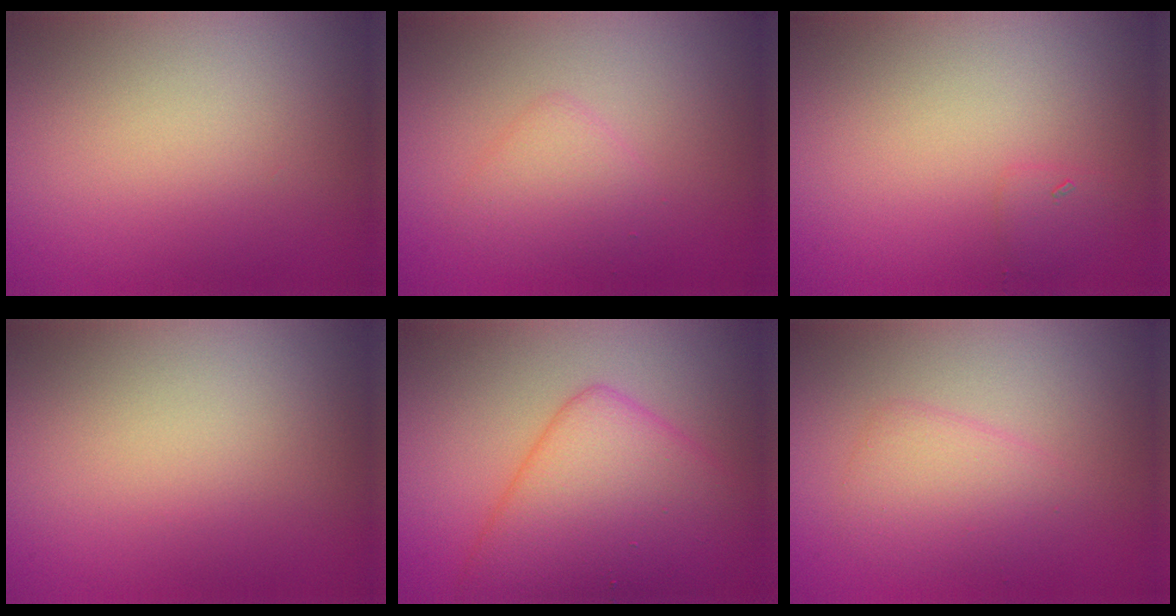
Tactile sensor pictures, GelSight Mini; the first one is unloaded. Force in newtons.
{"total": 1.9, "press": 1.9, "slide": 0.2}
{"total": 0.9, "press": 0.9, "slide": 0.1}
{"total": 0.0}
{"total": 7.8, "press": 7.8, "slide": 0.3}
{"total": 2.6, "press": 2.6, "slide": 0.1}